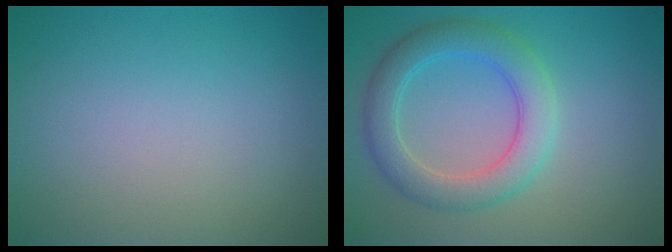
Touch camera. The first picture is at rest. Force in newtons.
{"total": 4.6, "press": 4.6, "slide": 0.1}